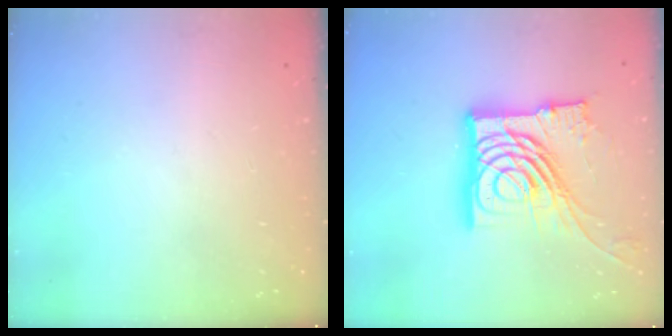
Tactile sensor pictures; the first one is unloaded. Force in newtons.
{"total": 23.8, "press": 23.6, "slide": 2.4}